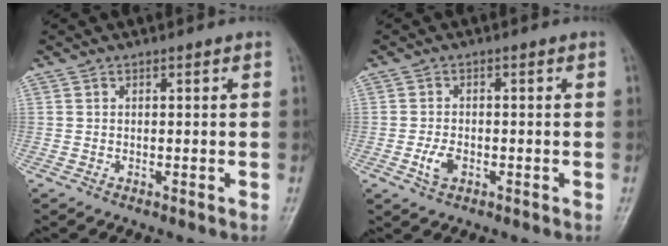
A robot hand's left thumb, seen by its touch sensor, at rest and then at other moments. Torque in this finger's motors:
{"motor_torque": [-0.22, 0.37, 0.40, 0.03, 0.04]}